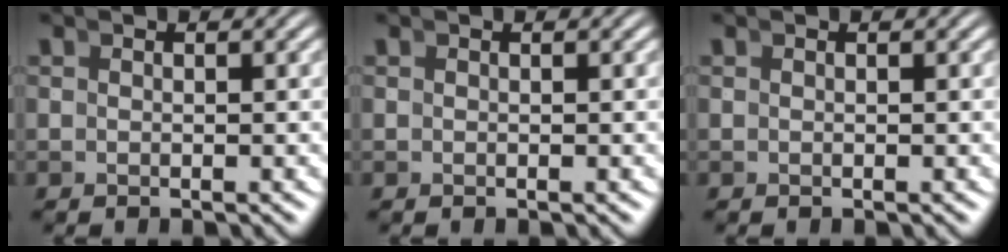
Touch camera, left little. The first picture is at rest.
{"total": 0.0}
{"total": 0.0}